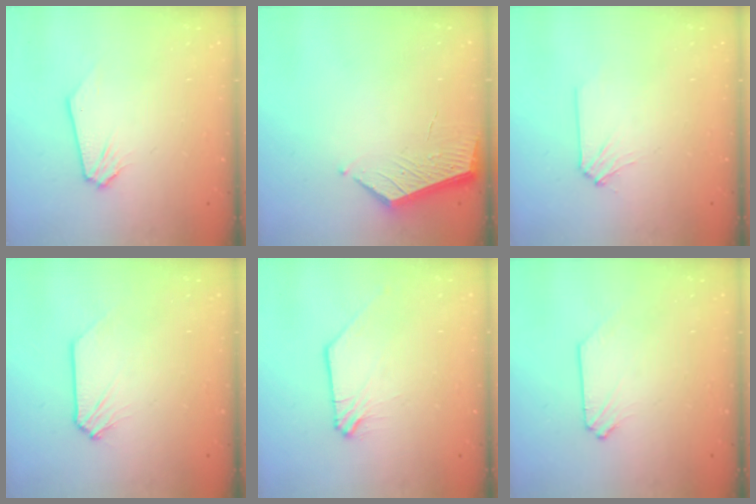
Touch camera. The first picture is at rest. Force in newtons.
{"total": 3.5, "press": 3.5, "slide": 0.4}
{"total": 1.7, "press": 1.6, "slide": 0.3}
{"total": 0.0}
{"total": 0.9, "press": 0.8, "slide": 0.2}
{"total": 0.0}